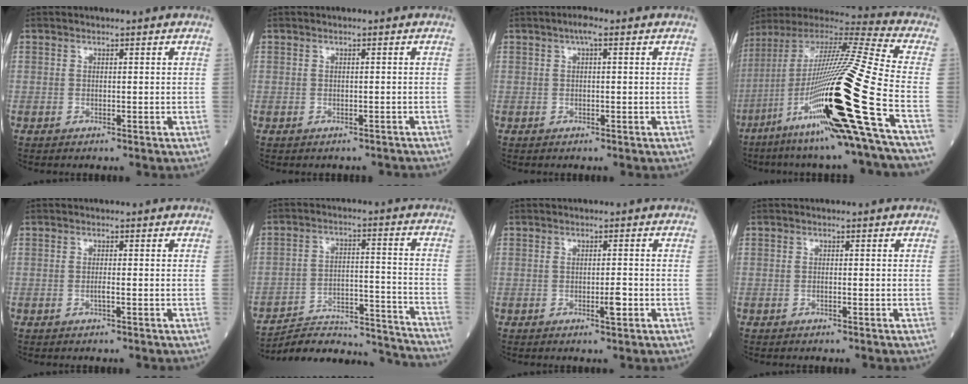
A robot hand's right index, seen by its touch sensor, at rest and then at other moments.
{"total": 1.7, "force": [-1.5, 0.7, 0.4], "torque": [-0.005, -0.001, -0.018]}
{"total": 1.6, "force": [0.7, 0.3, 1.4], "torque": [-0.024, 0.006, 0.008]}
{"total": 28.8, "force": [-10.9, -0.9, 26.7], "torque": [-0.472, -0.044, -0.203]}
{"total": 1.0, "force": [-0.3, -0.1, 0.9], "torque": [-0.020, -0.001, -0.007]}
{"total": 19.2, "force": [-18.9, 1.2, 3.2], "torque": [-0.047, 0.022, -0.274]}
{"total": 2.3, "force": [-0.7, 0.2, 2.1], "torque": [-0.037, -0.003, -0.011]}
{"total": 0.5, "force": [-0.1, 0.1, 0.5], "torque": [-0.011, 0.000, -0.003]}